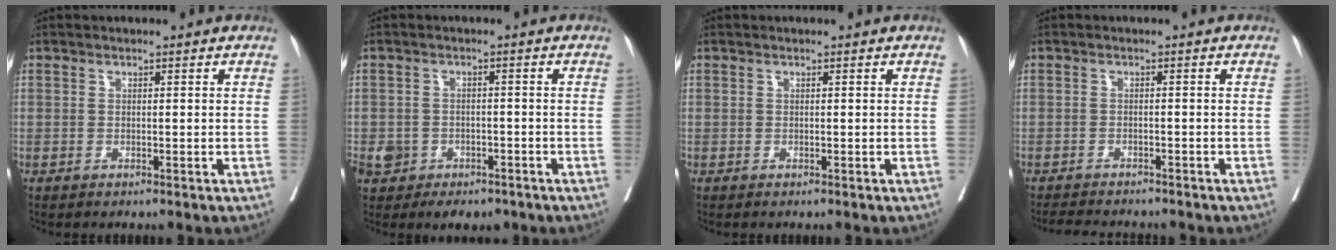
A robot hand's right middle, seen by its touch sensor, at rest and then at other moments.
{"total": 6.8, "force": [-3.6, 5.3, 2.3], "torque": [-0.035, 0.012, -0.044]}
{"total": 0.0}
{"total": 6.6, "force": [-6.1, 1.1, 2.1], "torque": [-0.026, -0.006, -0.087]}